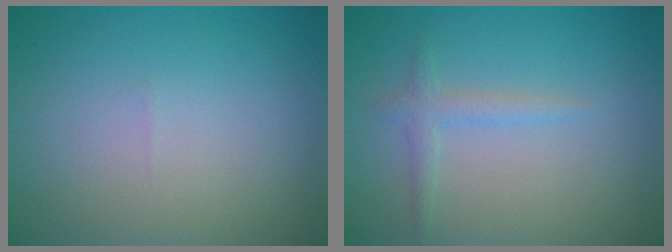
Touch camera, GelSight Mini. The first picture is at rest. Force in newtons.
{"total": 1.5, "press": 1.4, "slide": 0.1}